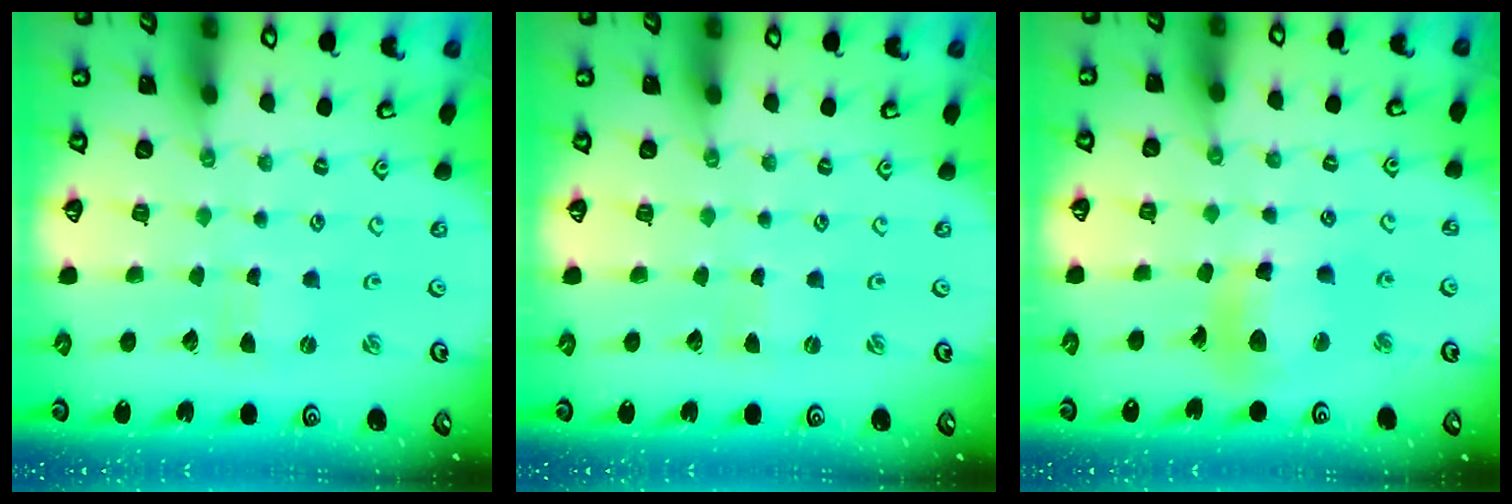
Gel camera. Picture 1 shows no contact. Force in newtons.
{"total": 0.0}
{"total": 12.3, "press": 12.2, "slide": 1.7}